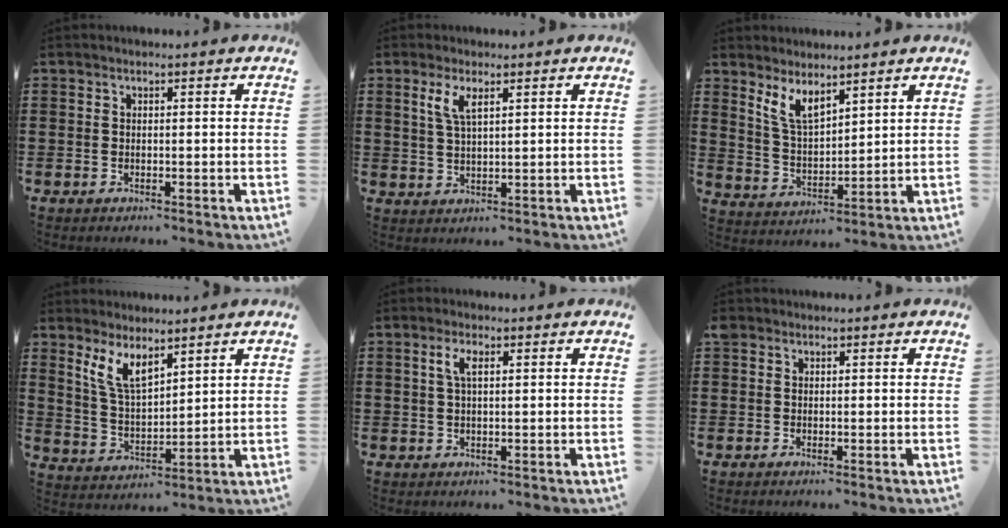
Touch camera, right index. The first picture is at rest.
{"total": 3.6, "force": [1.8, 1.2, 2.9], "torque": [-0.063, 0.005, 0.030]}
{"total": 6.0, "force": [4.5, 2.0, 3.4], "torque": [-0.082, -0.010, 0.083]}
{"total": 6.7, "force": [4.6, 2.3, 4.3], "torque": [-0.098, -0.008, 0.085]}
{"total": 2.9, "force": [0.9, 1.0, 2.6], "torque": [-0.054, 0.008, 0.014]}
{"total": 0.8, "force": [0.4, 0.7, 0.1], "torque": [-0.005, 0.003, 0.008]}